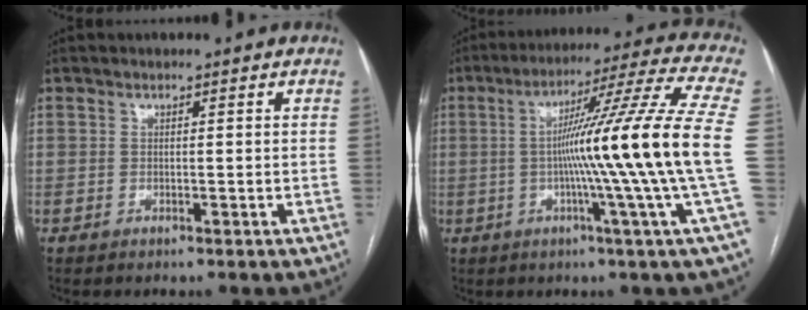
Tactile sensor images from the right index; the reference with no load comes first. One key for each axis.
{"total": 19.0, "fx": -1.4, "fy": -3.9, "fz": 18.6, "tx": -0.276, "ty": -0.013, "tz": -0.040}